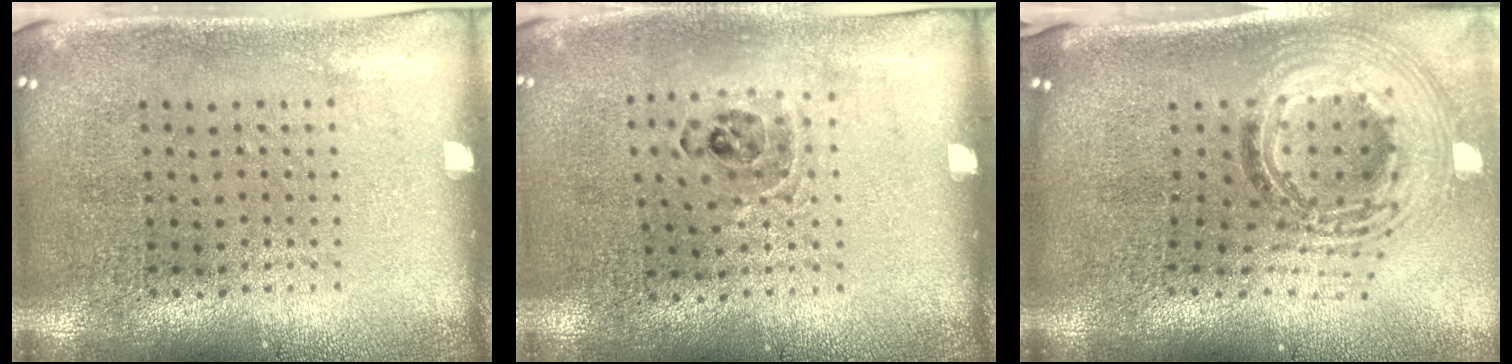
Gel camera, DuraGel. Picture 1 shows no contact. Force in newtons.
{"total": 0.9, "press": 0.9, "slide": 0.1}
{"total": 2.3, "press": 1.8, "slide": 1.5}